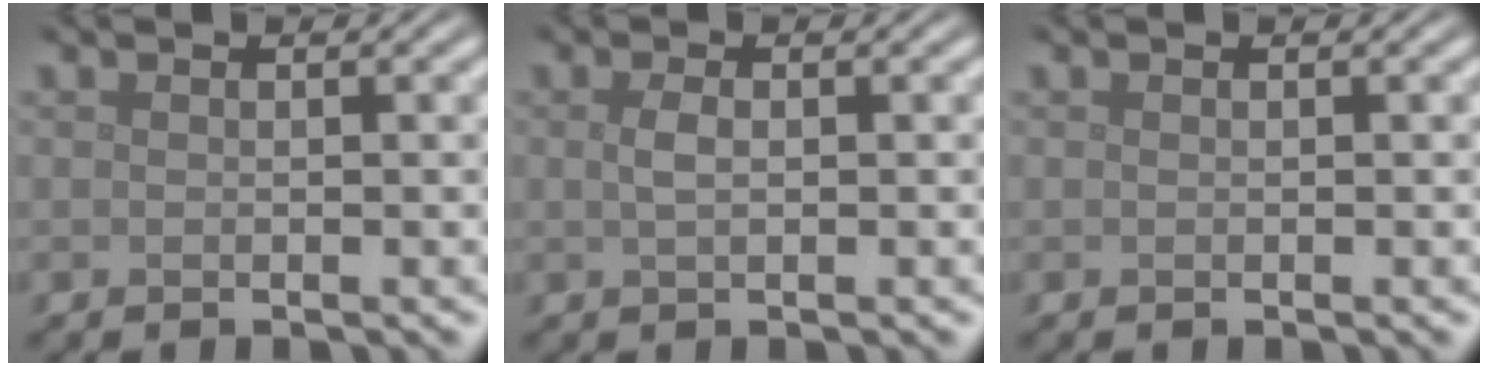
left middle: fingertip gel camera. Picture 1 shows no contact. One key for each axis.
{"total": 1.2, "fx": 0.2, "fy": 0.5, "fz": 1.1, "tx": -0.025, "ty": 0.002, "tz": 0.003}
{"total": 0.0}